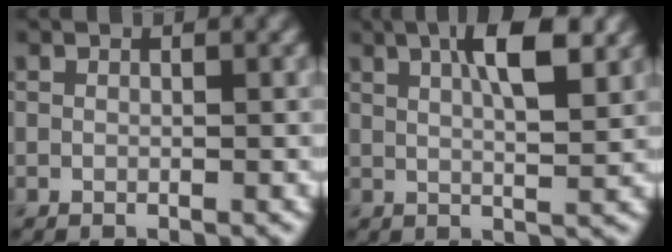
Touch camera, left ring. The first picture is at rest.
{"total": 6.0, "force": [2.5, 1.6, 5.2], "torque": [-0.076, 0.007, 0.033]}